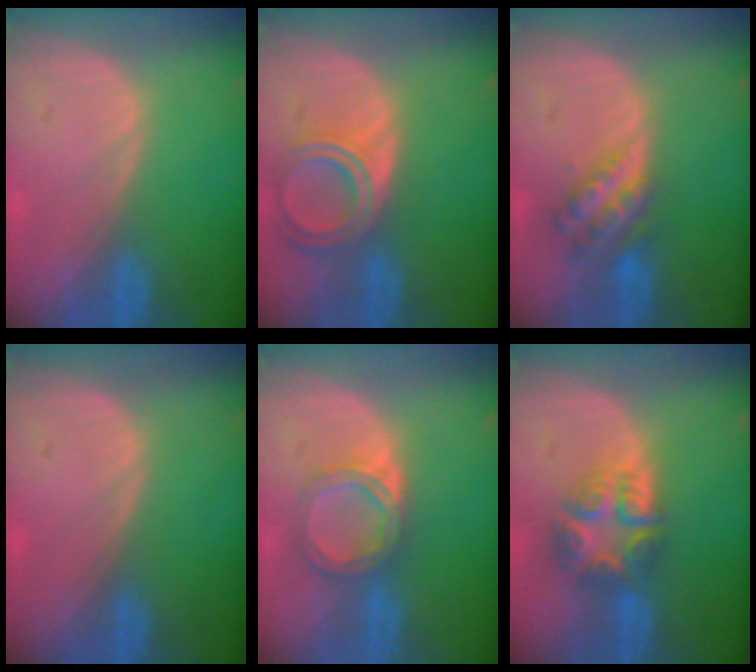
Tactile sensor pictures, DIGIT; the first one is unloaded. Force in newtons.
{"total": 6.5, "press": 5.9, "slide": 2.8}
{"total": 6.1, "press": 5.4, "slide": 2.9}
{"total": 0.0}
{"total": 5.4, "press": 5.2, "slide": 1.6}
{"total": 7.7, "press": 6.7, "slide": 3.7}